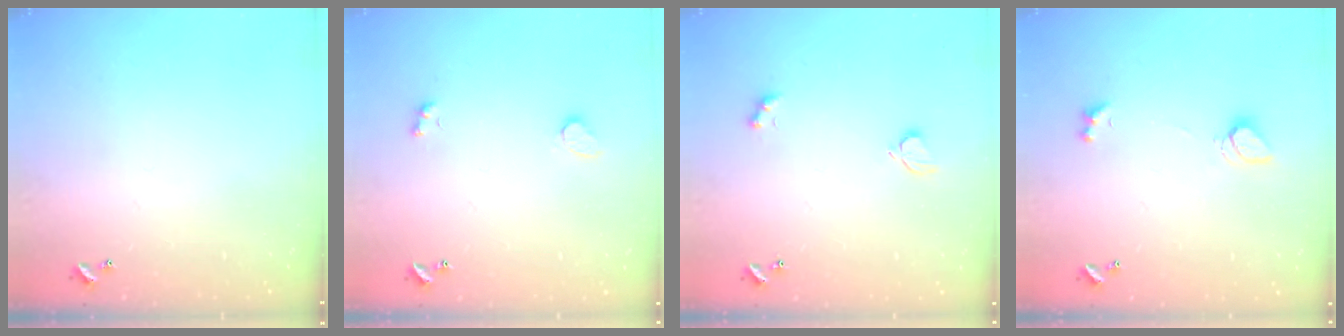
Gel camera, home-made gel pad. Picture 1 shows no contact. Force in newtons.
{"total": 3.9, "press": 3.8, "slide": 1.1}
{"total": 2.1, "press": 2.1, "slide": 0.5}
{"total": 2.0, "press": 1.9, "slide": 0.5}